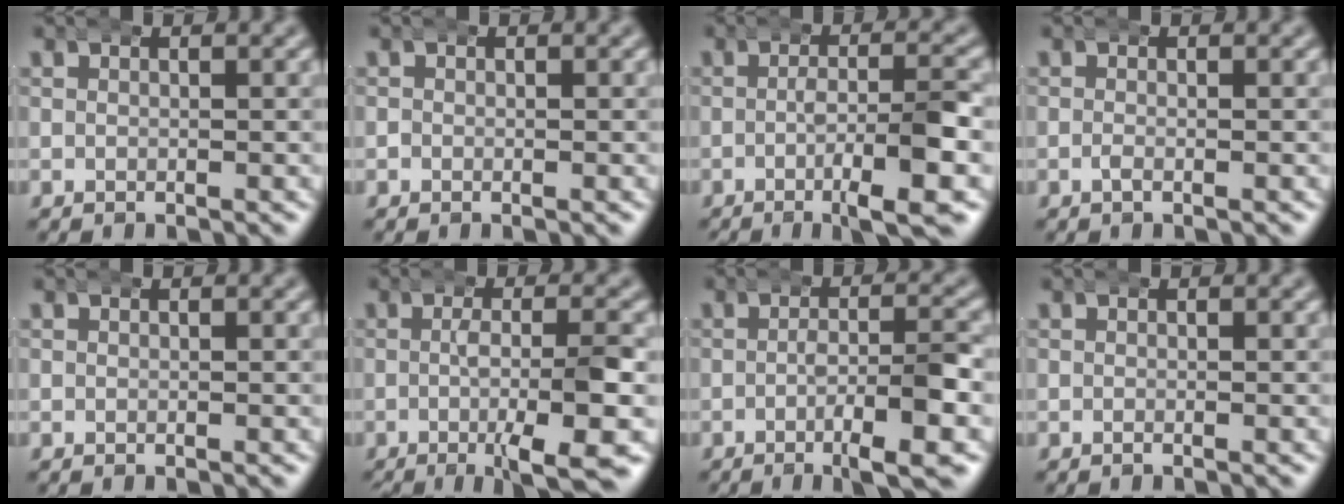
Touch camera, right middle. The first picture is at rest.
{"total": 0.7, "force": [0.1, 0.7, -0.2], "torque": [0.000, 0.003, -0.005]}
{"total": 5.0, "force": [-2.3, 0.3, 4.5], "torque": [-0.055, 0.000, -0.043]}
{"total": 0.5, "force": [-0.5, -0.1, 0.2], "torque": [-0.001, -0.001, -0.014]}
{"total": 0.0}
{"total": 5.8, "force": [-3.1, 0.2, 4.8], "torque": [-0.071, -0.014, -0.048]}
{"total": 4.5, "force": [-2.0, 0.4, 4.1], "torque": [-0.047, 0.001, -0.041]}
{"total": 0.0}